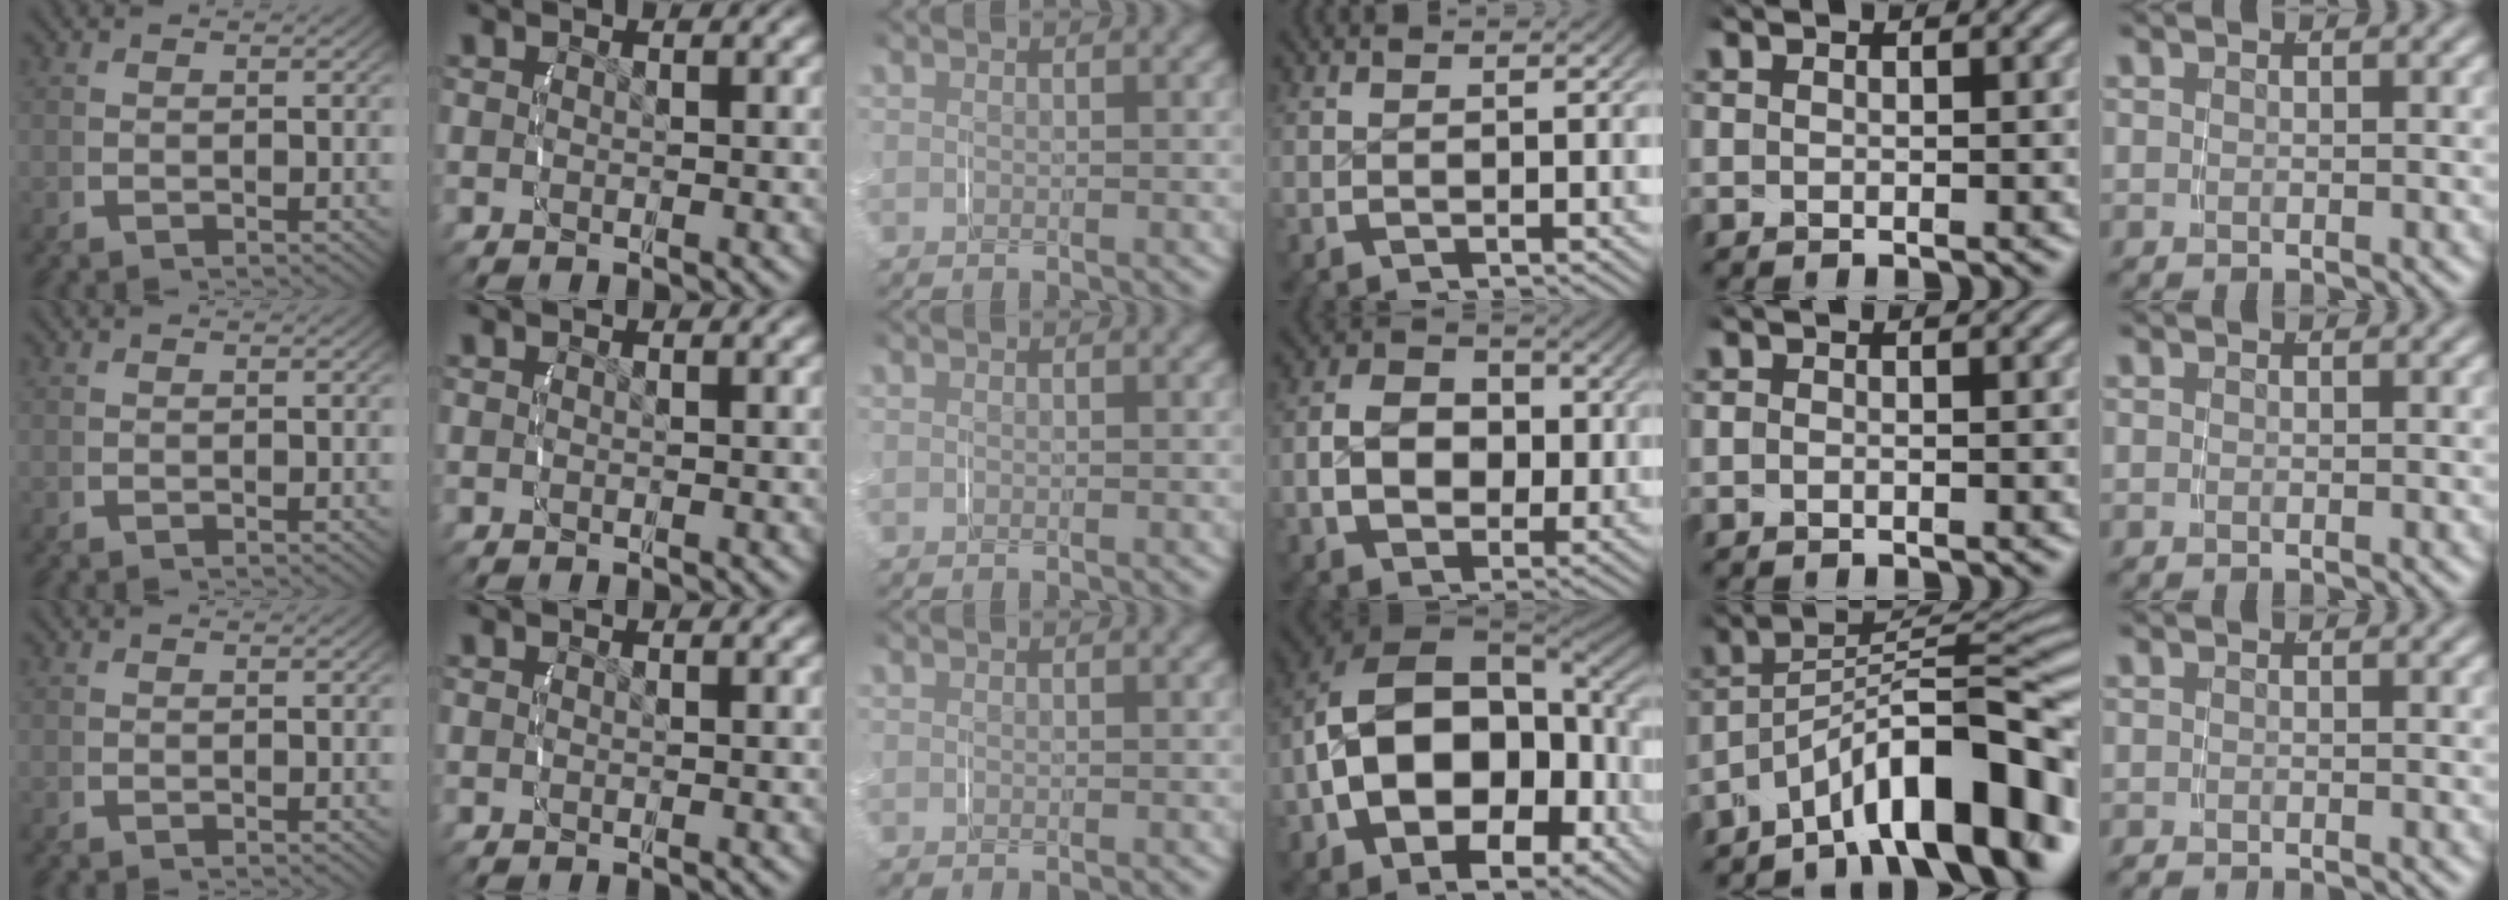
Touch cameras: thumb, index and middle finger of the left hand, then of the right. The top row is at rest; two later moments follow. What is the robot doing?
{"motion": "grasp_and_lifting", "object": "velcro strap"}